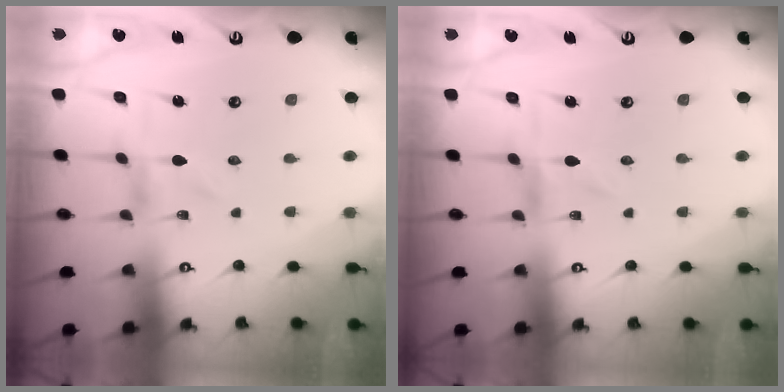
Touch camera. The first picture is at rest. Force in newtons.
{"total": 0.7, "press": 0.7, "slide": 0.1}